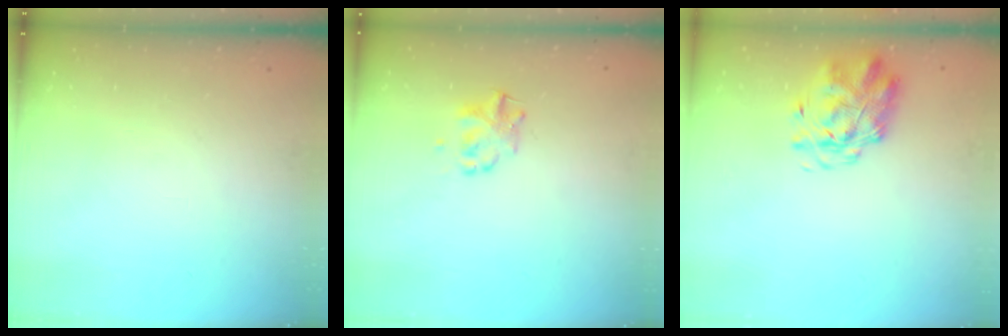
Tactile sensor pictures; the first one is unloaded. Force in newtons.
{"total": 5.6, "press": 5.5, "slide": 1.2}
{"total": 2.4, "press": 2.2, "slide": 1.0}